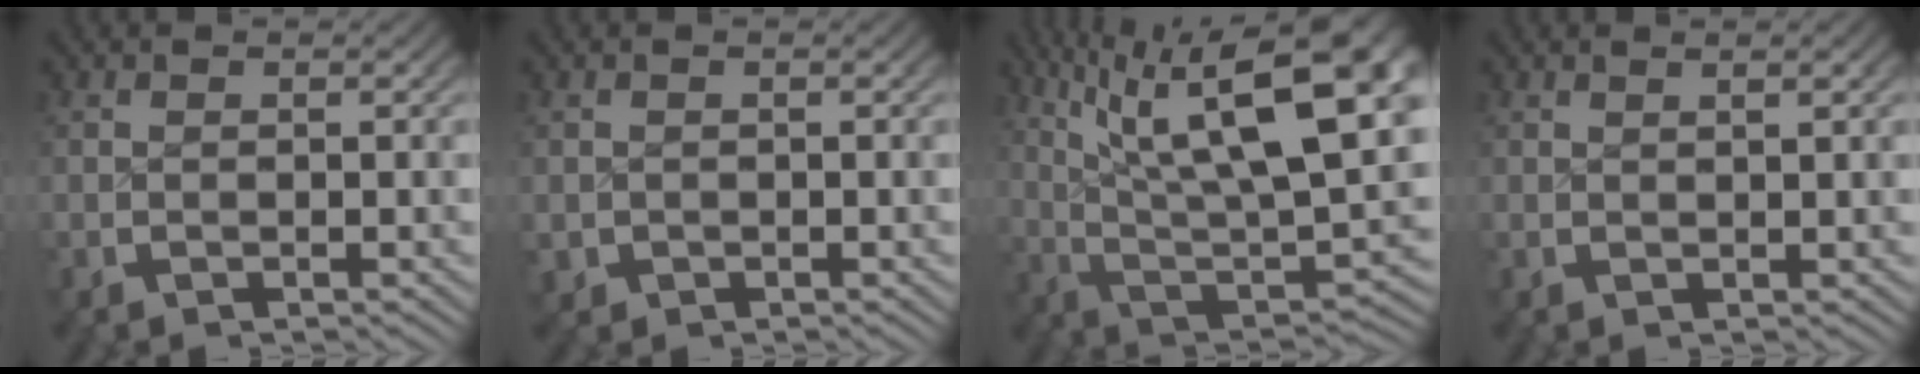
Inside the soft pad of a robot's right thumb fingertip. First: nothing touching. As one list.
[{"total": 1.5, "force": [-0.4, 1.4, 0.3], "torque": [-0.010, -0.013, 0.000]}, {"total": 15.4, "force": [3.3, 7.7, 13.0], "torque": [-0.209, -0.026, 0.066]}, {"total": 1.0, "force": [0.7, -0.1, 0.7], "torque": [-0.009, 0.001, 0.015]}]